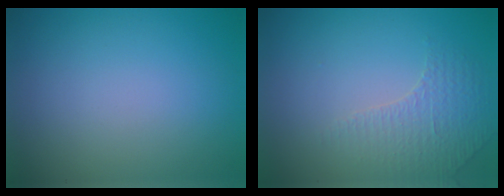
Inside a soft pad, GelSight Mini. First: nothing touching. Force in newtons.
{"total": 1.5, "press": 1.2, "slide": 0.8}